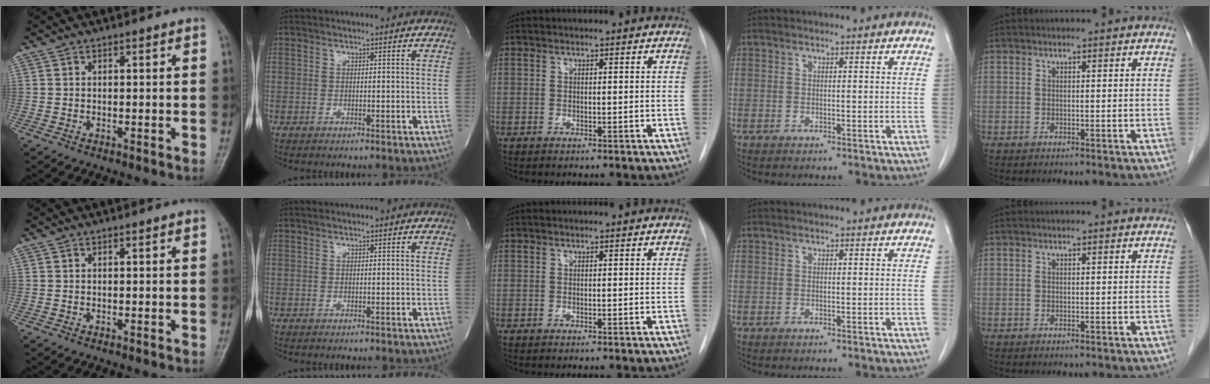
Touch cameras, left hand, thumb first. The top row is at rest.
{}